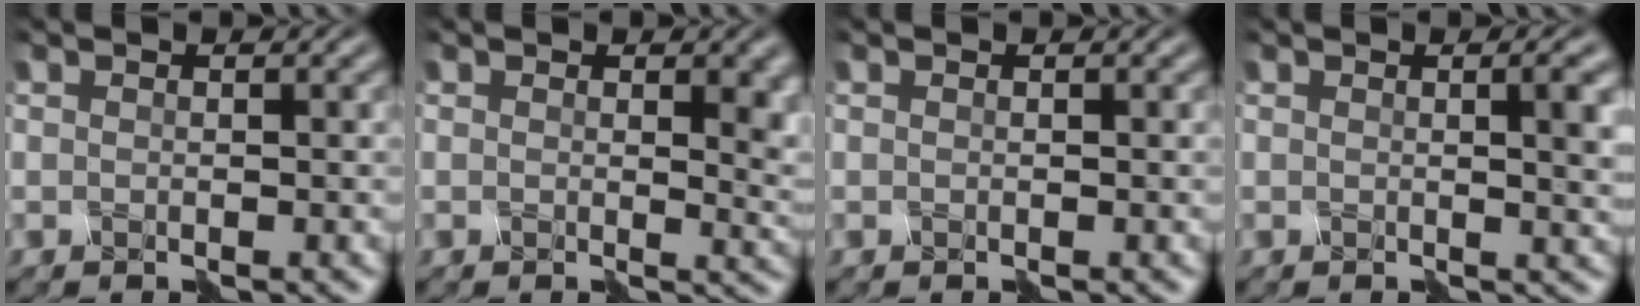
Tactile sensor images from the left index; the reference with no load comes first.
{"total": 5.3, "force": [0.9, 2.7, 4.5], "torque": [-0.032, -0.008, 0.017]}
{"total": 0.0}
{"total": 3.5, "force": [0.5, 1.2, 3.3], "torque": [-0.028, 0.002, 0.004]}